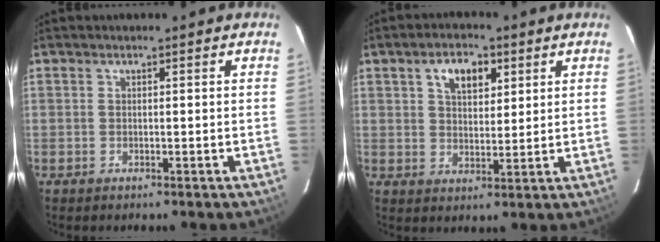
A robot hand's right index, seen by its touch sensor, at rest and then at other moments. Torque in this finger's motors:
{"motor_torque": [0.12, 0.07, 0.18, 0.07]}